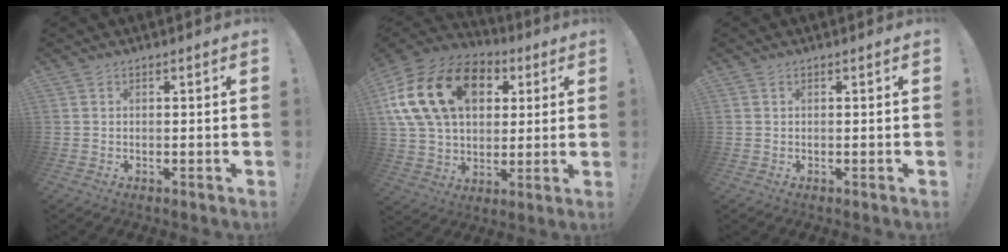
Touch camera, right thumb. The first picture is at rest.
{"total": 23.3, "force": [7.6, 16.0, 15.2], "torque": [-0.265, -0.014, 0.150]}
{"total": 0.0}